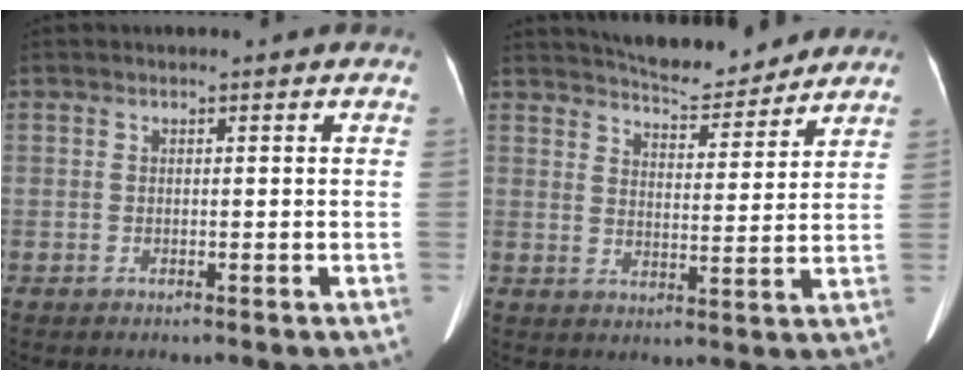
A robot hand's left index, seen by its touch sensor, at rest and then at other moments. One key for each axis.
{"total": 11.1, "fx": 10.5, "fy": 1.8, "fz": 3.3, "tx": -0.051, "ty": 0.002, "tz": 0.151}